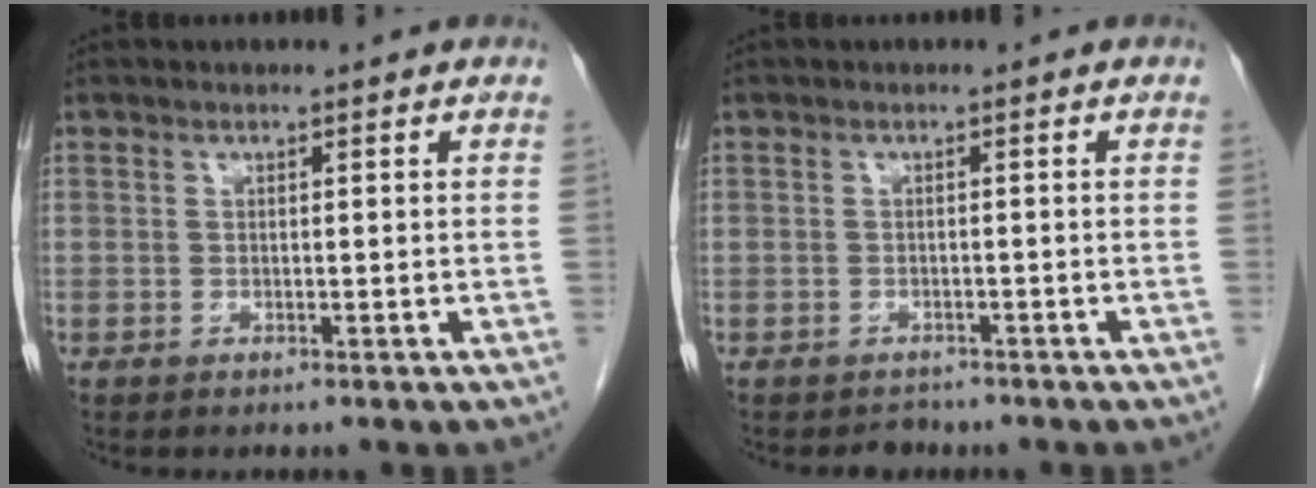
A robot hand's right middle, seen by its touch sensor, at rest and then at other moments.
{"total": 1.7, "force": [-1.5, 0.8, -0.2], "torque": [-0.002, 0.000, -0.023]}